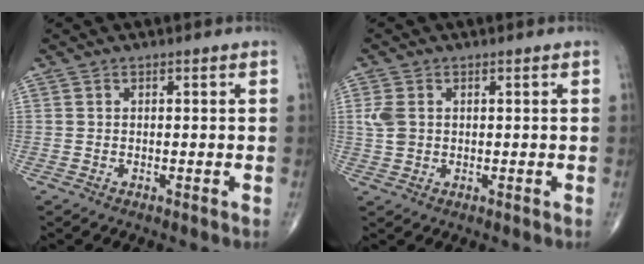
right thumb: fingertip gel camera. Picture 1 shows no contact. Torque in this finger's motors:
{"motor_torque": [0.01, 0.01, 0.39, 0.17, 0.02]}